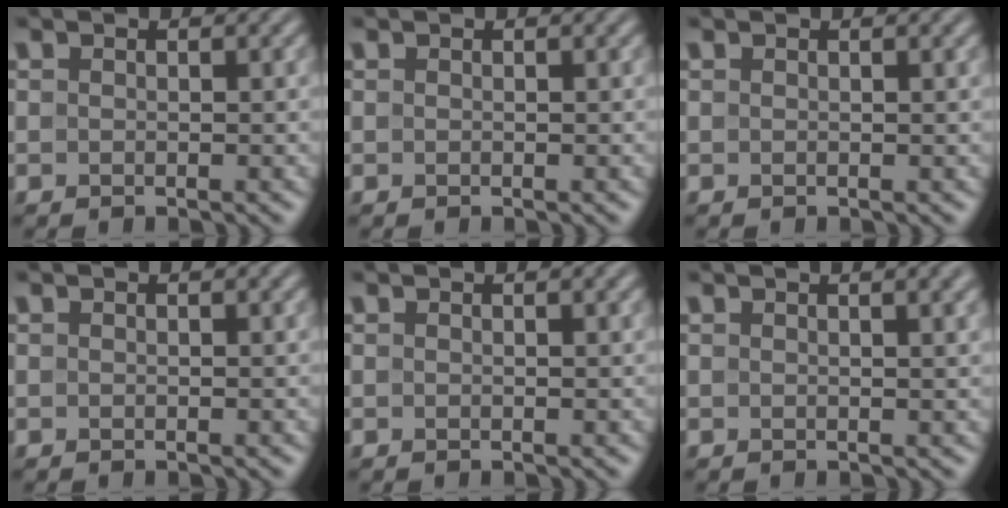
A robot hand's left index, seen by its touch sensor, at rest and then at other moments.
{"total": 0.0}
{"total": 1.0, "force": [0.5, 0.3, 0.8], "torque": [-0.006, 0.004, 0.006]}
{"total": 0.0}
{"total": 0.7, "force": [0.4, 0.2, 0.6], "torque": [-0.004, 0.005, 0.005]}
{"total": 3.9, "force": [1.9, 1.5, 3.1], "torque": [-0.021, 0.010, 0.011]}